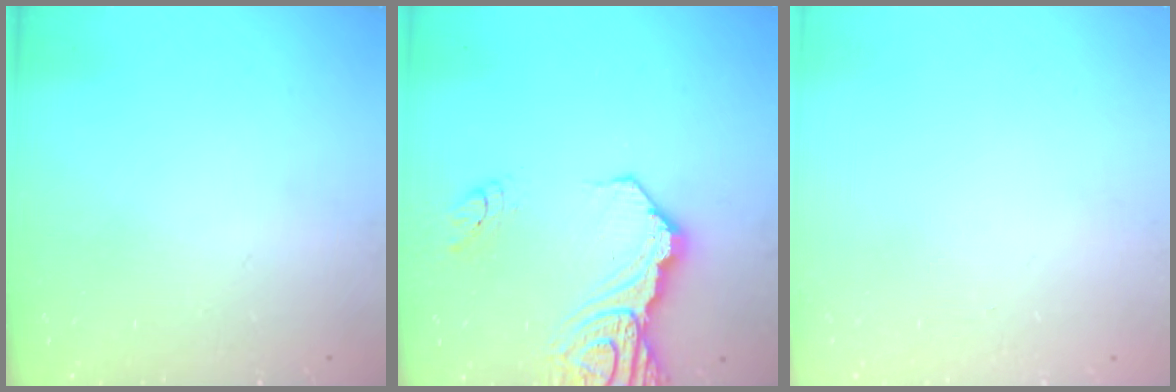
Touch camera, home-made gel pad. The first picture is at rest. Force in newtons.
{"total": 17.6, "press": 17.5, "slide": 2.0}
{"total": 0.0}